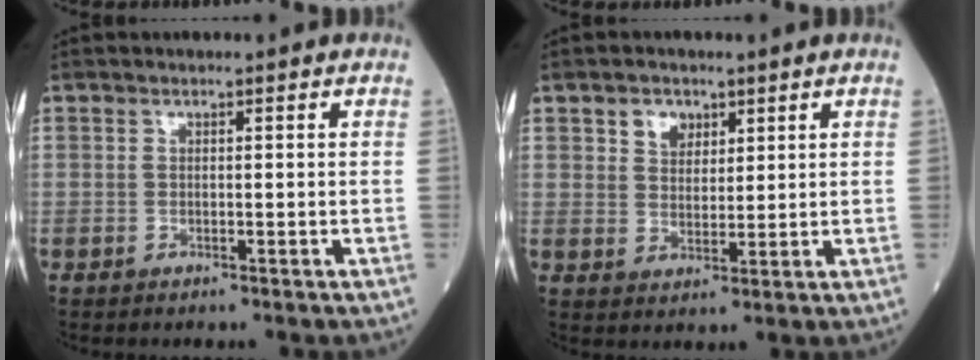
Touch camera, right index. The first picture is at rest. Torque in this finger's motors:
{"motor_torque": [0.04, 0.04, 0.06, 0.01]}